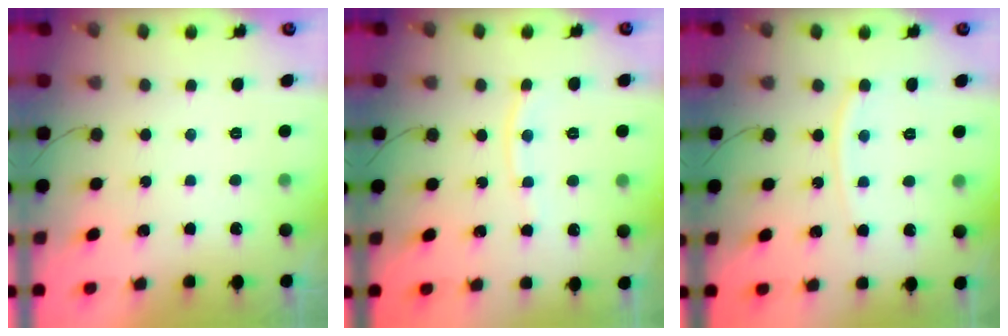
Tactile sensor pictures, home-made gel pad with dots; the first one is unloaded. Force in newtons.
{"total": 6.6, "press": 6.6, "slide": 0.9}
{"total": 7.4, "press": 7.3, "slide": 0.9}